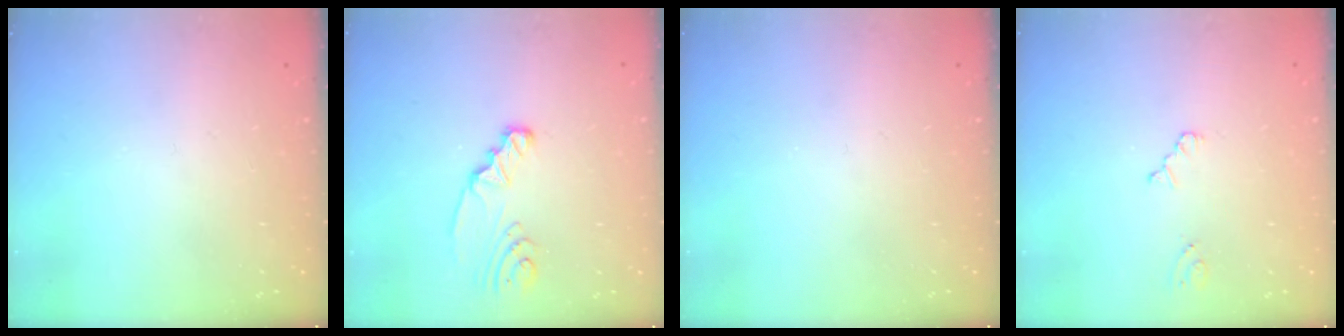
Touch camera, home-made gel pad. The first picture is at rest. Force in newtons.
{"total": 3.0, "press": 3.0, "slide": 0.4}
{"total": 0.0}
{"total": 2.3, "press": 2.3, "slide": 0.4}